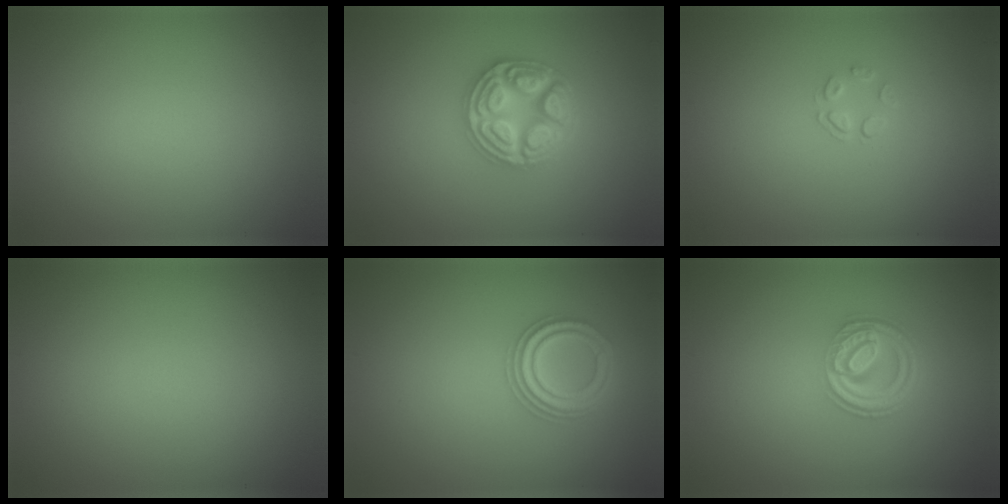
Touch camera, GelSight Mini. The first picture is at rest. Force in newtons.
{"total": 4.8, "press": 4.7, "slide": 0.6}
{"total": 1.1, "press": 0.5, "slide": 1.0}
{"total": 0.0}
{"total": 2.9, "press": 2.9, "slide": 0.5}
{"total": 4.3, "press": 3.1, "slide": 3.0}